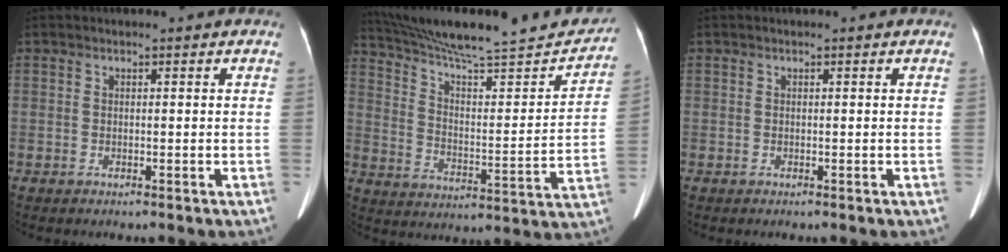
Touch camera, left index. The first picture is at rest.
{"total": 24.5, "force": [22.3, 2.4, 9.9], "torque": [-0.160, -0.020, 0.319]}
{"total": 0.0}